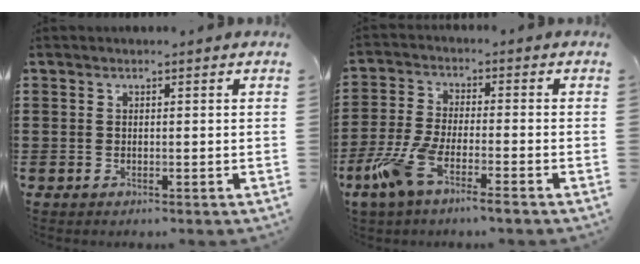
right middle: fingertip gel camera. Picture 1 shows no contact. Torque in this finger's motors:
{"motor_torque": [1.65, -0.48, 0.38, 0.21]}